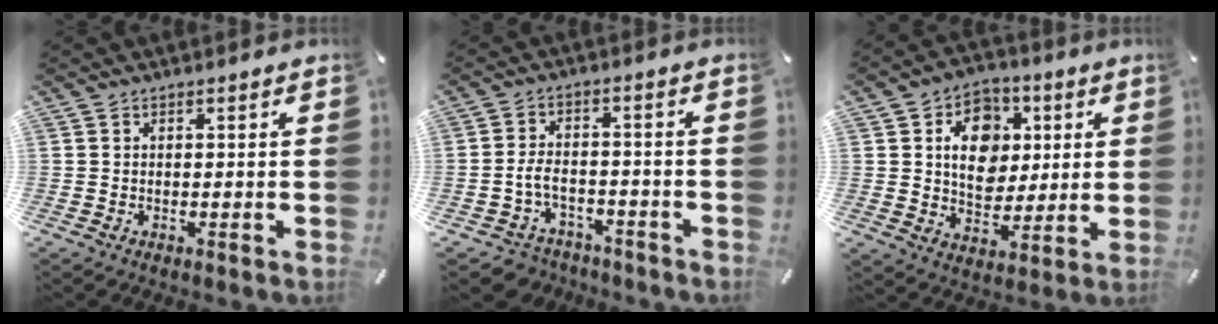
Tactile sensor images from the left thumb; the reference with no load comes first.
{"total": 5.6, "force": [-2.3, 4.2, 3.0], "torque": [-0.065, 0.010, -0.045]}
{"total": 11.7, "force": [2.2, 9.7, 6.1], "torque": [-0.084, 0.006, 0.042]}